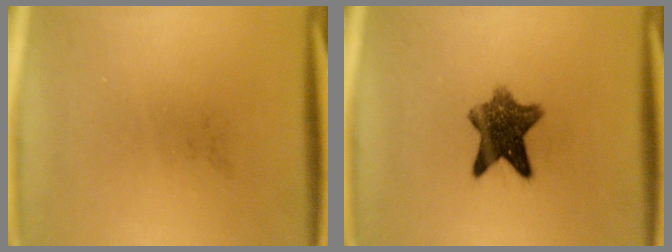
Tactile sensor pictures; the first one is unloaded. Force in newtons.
{"total": 8.7}